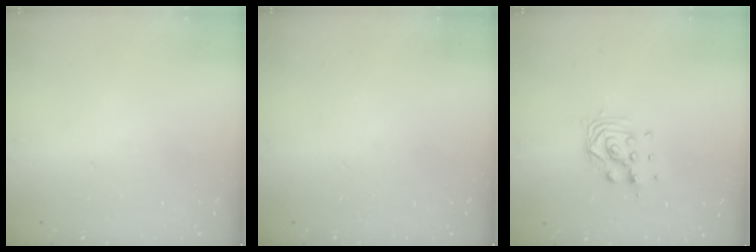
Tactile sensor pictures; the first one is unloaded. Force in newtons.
{"total": 0.0}
{"total": 7.9, "press": 7.8, "slide": 0.6}